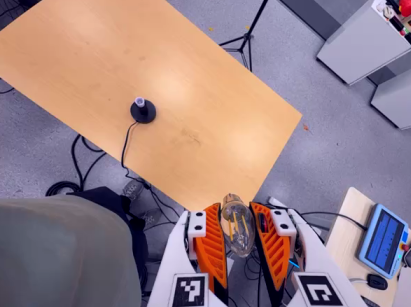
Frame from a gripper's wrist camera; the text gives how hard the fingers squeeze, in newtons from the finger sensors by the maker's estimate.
{"total": 21.8, "left": 24.5, "right": 19.1}